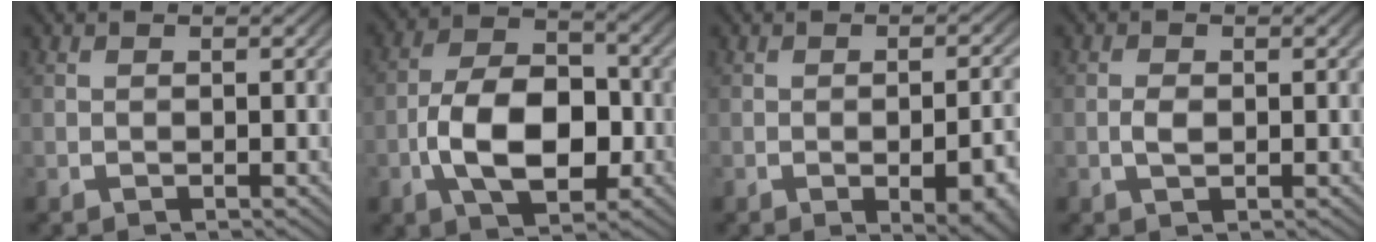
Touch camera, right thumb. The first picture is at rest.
{"total": 10.1, "force": [-1.6, 6.4, 7.6], "torque": [-0.157, -0.036, -0.013]}
{"total": 5.0, "force": [-1.5, 2.1, 4.2], "torque": [-0.063, -0.010, -0.014]}
{"total": 1.4, "force": [-0.1, 0.9, 1.0], "torque": [-0.029, -0.008, 0.001]}